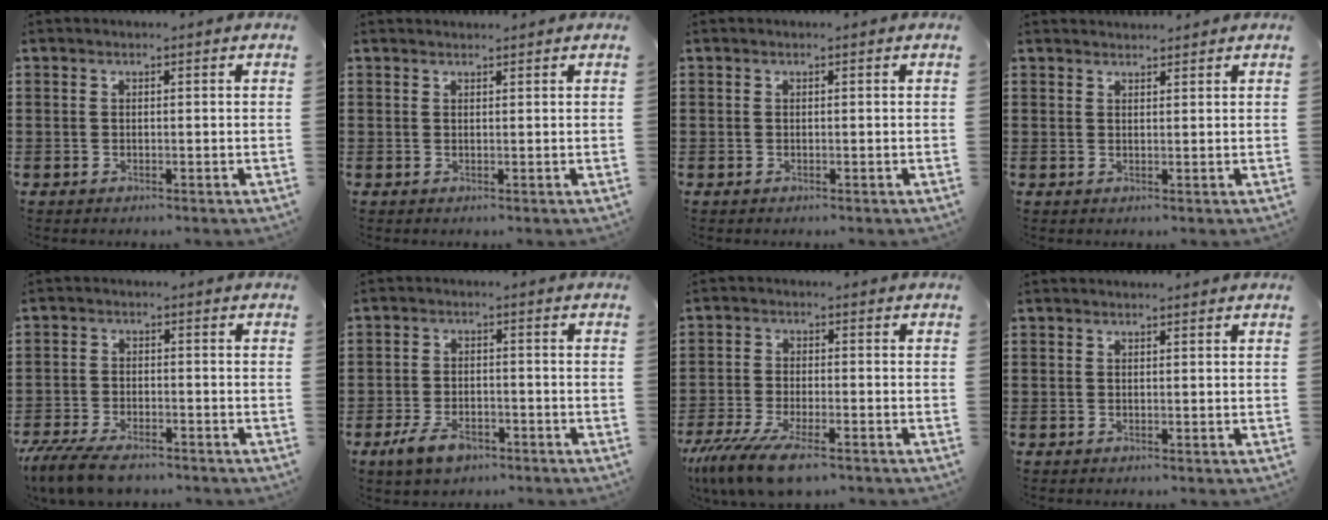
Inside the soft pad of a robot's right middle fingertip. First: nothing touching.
{"total": 0.9, "force": [0.9, 0.2, 0.0], "torque": [0.006, -0.003, 0.016]}
{"total": 0.0}
{"total": 1.6, "force": [1.6, 0.3, 0.0], "torque": [-0.003, 0.002, 0.030]}
{"total": 6.0, "force": [-5.0, 1.8, 2.8], "torque": [-0.069, -0.003, -0.098]}
{"total": 4.6, "force": [-2.9, 2.4, 2.6], "torque": [-0.055, 0.005, -0.058]}
{"total": 8.5, "force": [-6.0, 2.2, 5.5], "torque": [-0.123, -0.008, -0.115]}
{"total": 0.0}